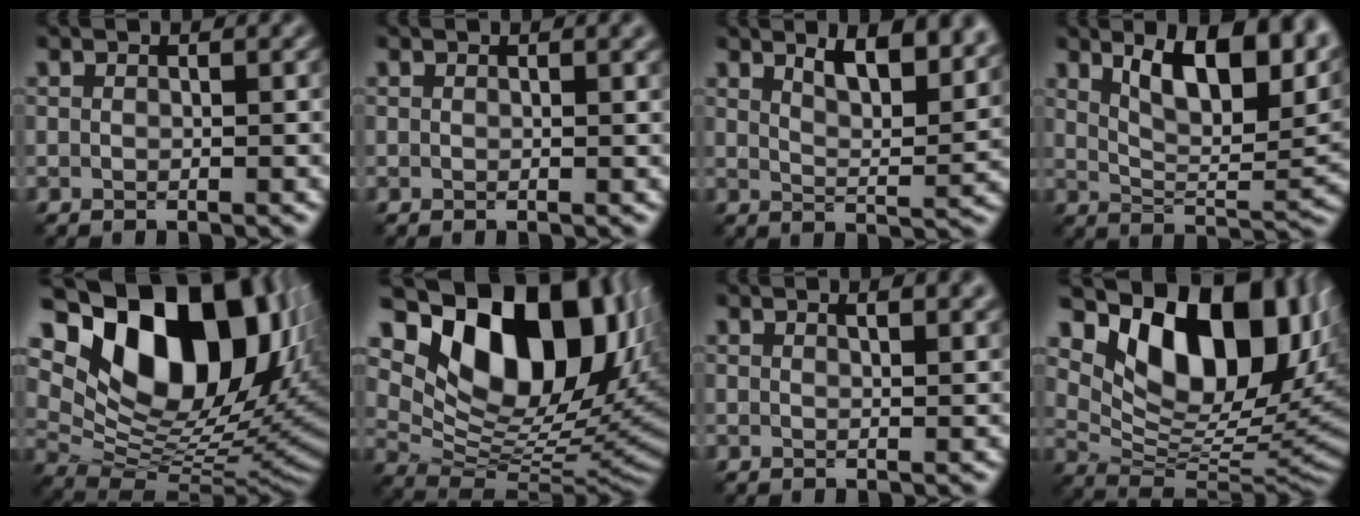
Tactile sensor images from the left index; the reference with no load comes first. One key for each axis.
{"total": 1.2, "fx": 0.7, "fy": 0.2, "fz": 0.9, "tx": -0.008, "ty": 0.003, "tz": 0.008}
{"total": 6.8, "fx": 4.5, "fy": 2.2, "fz": 4.7, "tx": -0.053, "ty": 0.013, "tz": 0.056}
{"total": 10.2, "fx": 5.1, "fy": 3.7, "fz": 8.0, "tx": -0.119, "ty": 0.006, "tz": 0.089}
{"total": 17.3, "fx": 7.3, "fy": 10.3, "fz": 11.9, "tx": -0.191, "ty": 0.024, "tz": 0.128}
{"total": 15.1, "fx": 6.5, "fy": 8.9, "fz": 10.4, "tx": -0.153, "ty": 0.011, "tz": 0.116}
{"total": 2.7, "fx": 1.7, "fy": 0.9, "fz": 1.9, "tx": -0.012, "ty": 0.003, "tz": 0.018}
{"total": 13.2, "fx": 6.2, "fy": 7.2, "fz": 9.2, "tx": -0.134, "ty": -0.004, "tz": 0.117}